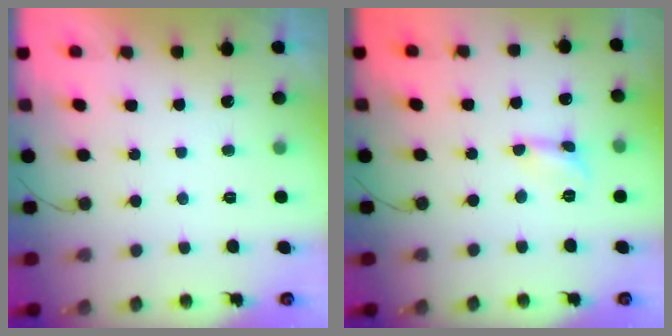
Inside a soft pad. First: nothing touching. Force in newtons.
{"total": 2.8, "press": 2.7, "slide": 0.3}